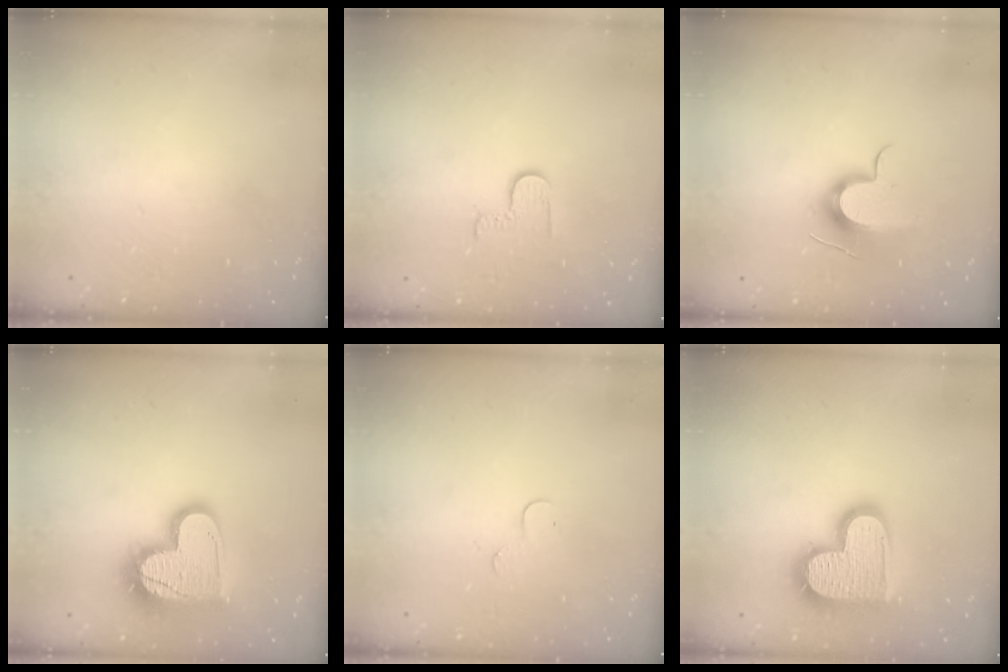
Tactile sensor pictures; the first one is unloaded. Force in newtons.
{"total": 3.0, "press": 3.0, "slide": 0.4}
{"total": 10.7, "press": 10.7, "slide": 0.4}
{"total": 16.8, "press": 16.8, "slide": 1.1}
{"total": 3.4, "press": 3.4, "slide": 0.3}
{"total": 18.7, "press": 18.6, "slide": 1.4}